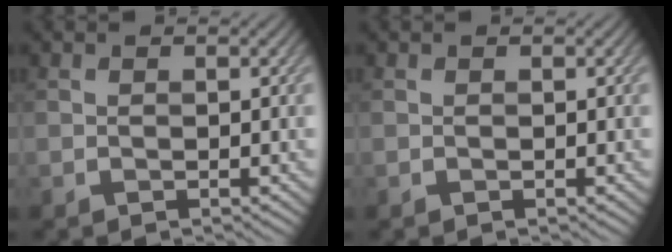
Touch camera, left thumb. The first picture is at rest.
{"total": 0.0}